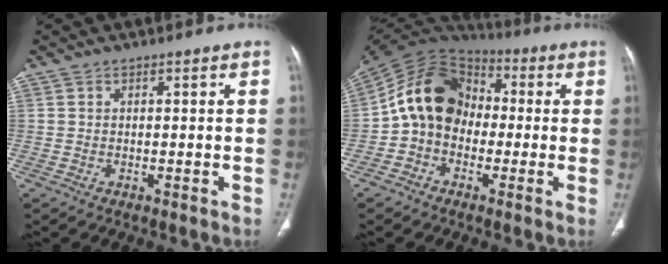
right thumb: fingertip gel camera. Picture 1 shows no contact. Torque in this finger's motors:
{"motor_torque": [0.38, 0.27, 1.43, -0.47, 0.35]}